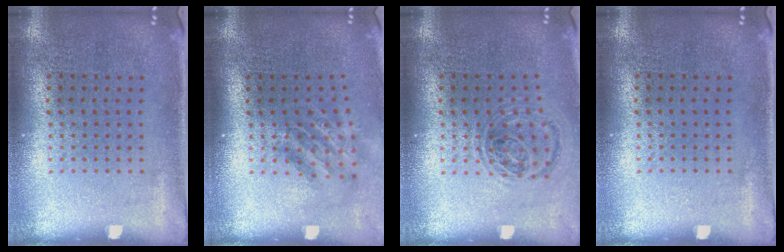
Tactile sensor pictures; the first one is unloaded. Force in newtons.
{"total": 1.9, "press": 1.3, "slide": 1.3}
{"total": 0.9, "press": 0.9, "slide": 0.2}
{"total": 0.0}